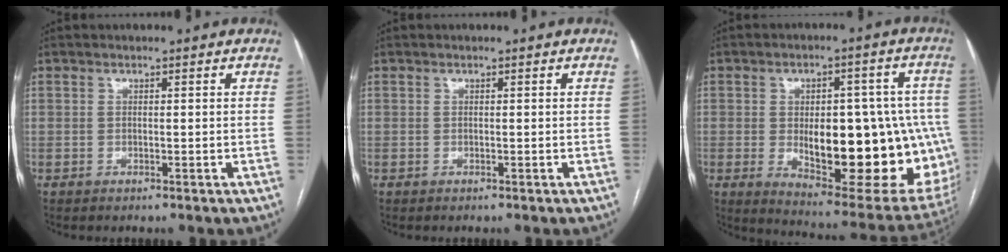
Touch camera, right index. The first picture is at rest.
{"total": 0.0}
{"total": 24.0, "force": [-2.8, 9.3, 21.9], "torque": [-0.232, 0.010, -0.008]}